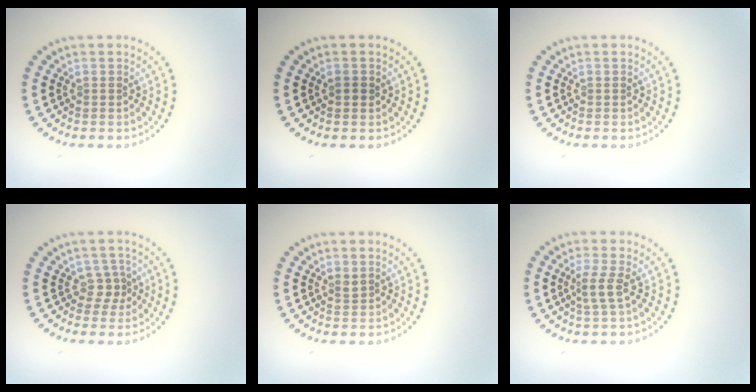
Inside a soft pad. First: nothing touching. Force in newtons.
{"total": 0.8, "press": 0.8, "slide": 0.1}
{"total": 0.0}
{"total": 1.5, "press": 1.1, "slide": 1.1}
{"total": 0.6, "press": 0.5, "slide": 0.3}
{"total": 1.9, "press": 1.3, "slide": 1.3}